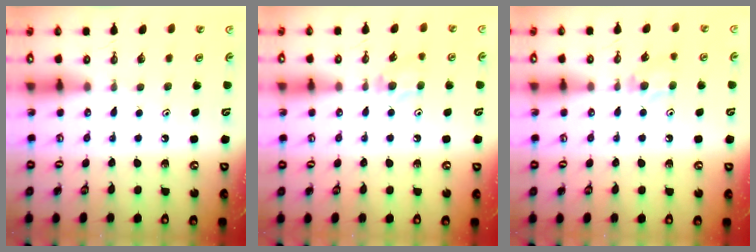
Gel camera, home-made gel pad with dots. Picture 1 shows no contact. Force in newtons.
{"total": 4.6, "press": 4.5, "slide": 0.8}
{"total": 4.6, "press": 4.5, "slide": 0.8}